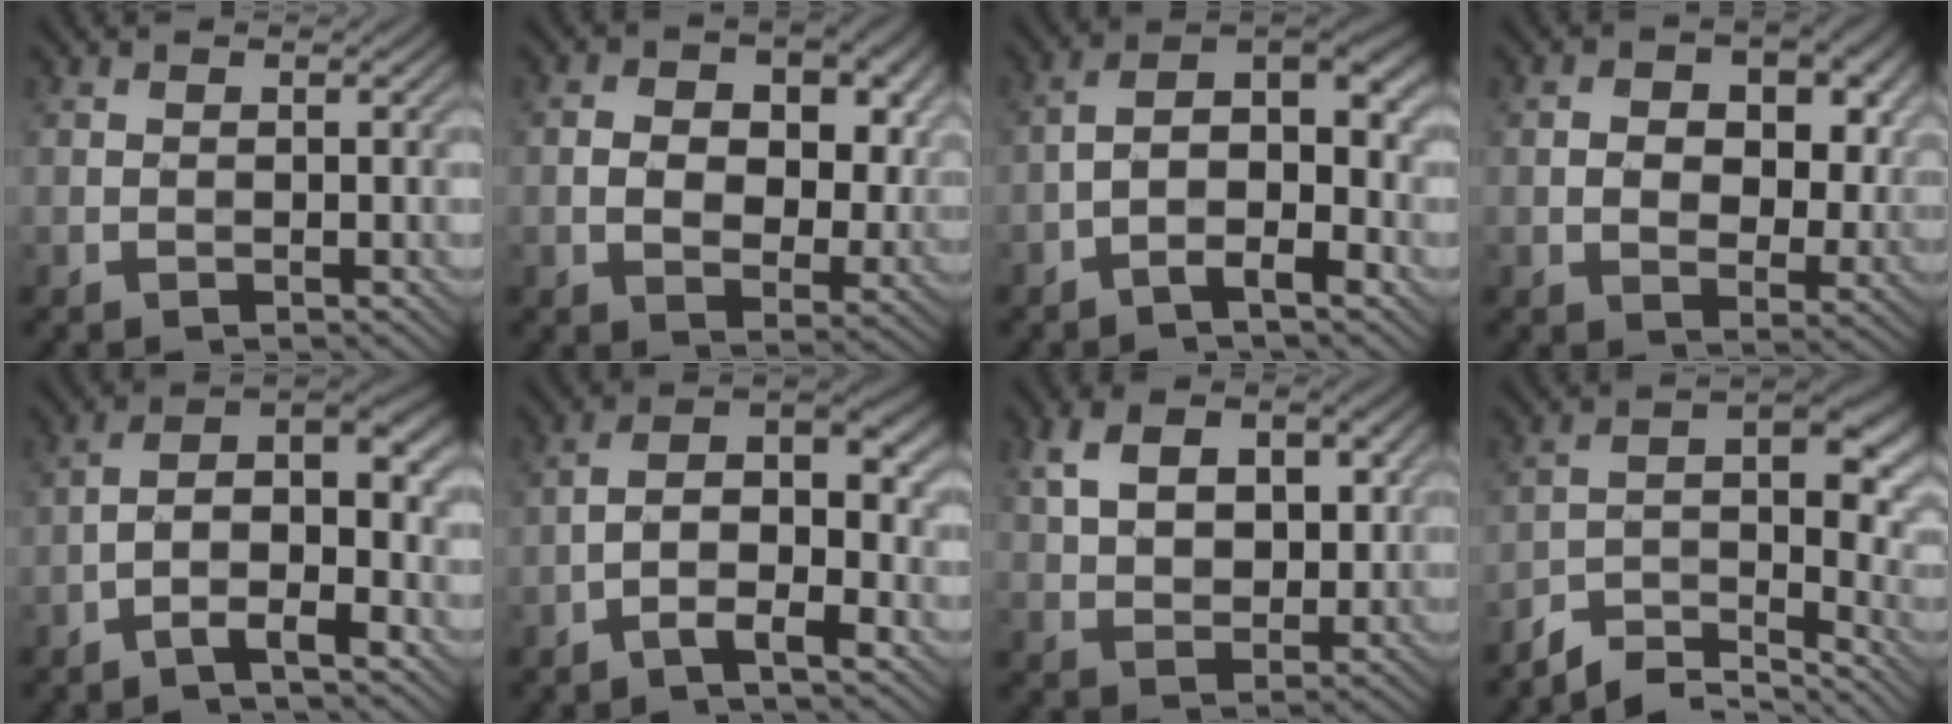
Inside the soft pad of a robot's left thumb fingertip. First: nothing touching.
{"total": 10.4, "force": [1.6, 7.0, 7.6], "torque": [-0.121, -0.015, 0.025]}
{"total": 7.6, "force": [-2.7, 2.9, 6.5], "torque": [-0.104, 0.011, -0.055]}
{"total": 9.2, "force": [1.7, 6.1, 6.7], "torque": [-0.100, -0.012, 0.022]}
{"total": 7.3, "force": [-2.9, 2.3, 6.3], "torque": [-0.102, 0.015, -0.061]}
{"total": 7.2, "force": [-2.5, 2.7, 6.1], "torque": [-0.100, 0.015, -0.054]}
{"total": 9.0, "force": [2.8, 5.6, 6.4], "torque": [-0.131, 0.002, 0.052]}
{"total": 7.0, "force": [-5.2, 2.5, 4.0], "torque": [-0.051, -0.005, -0.106]}